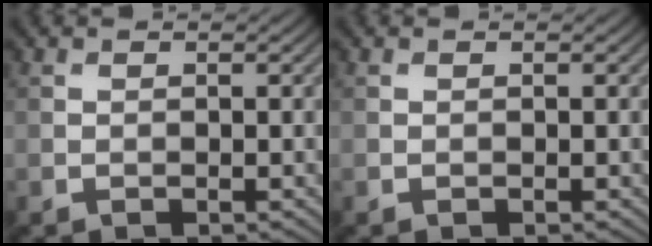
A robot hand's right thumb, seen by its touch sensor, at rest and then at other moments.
{"total": 0.0}